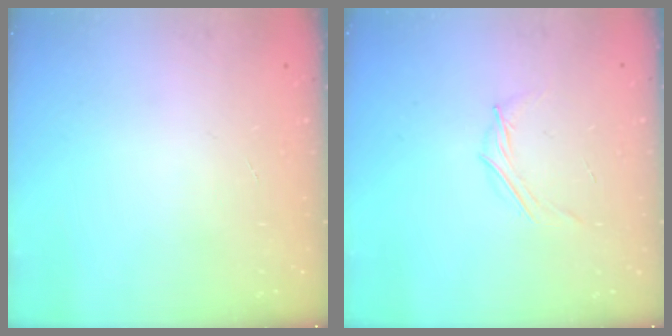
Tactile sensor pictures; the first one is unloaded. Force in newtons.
{"total": 3.7, "press": 3.4, "slide": 1.3}